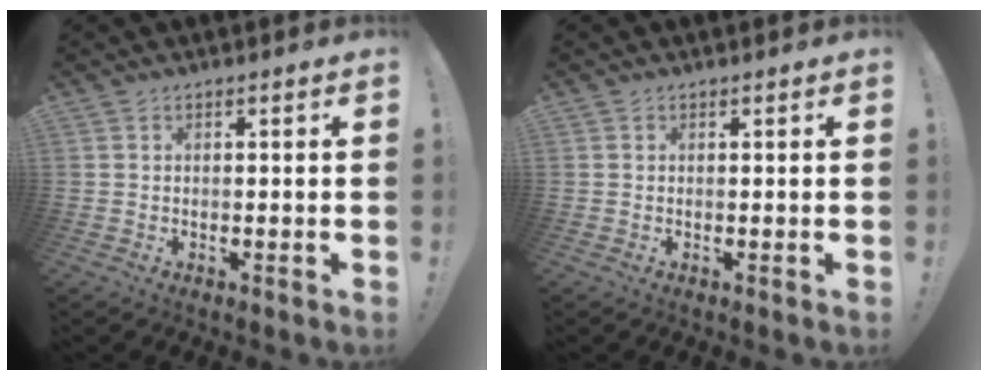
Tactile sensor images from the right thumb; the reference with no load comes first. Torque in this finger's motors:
{"motor_torque": [-0.16, -0.09, -0.11, 0.16, -0.04]}